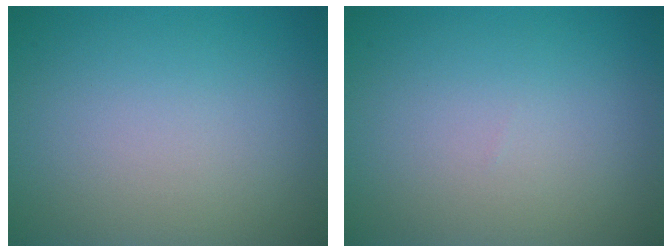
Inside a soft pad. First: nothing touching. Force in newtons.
{"total": 0.0}